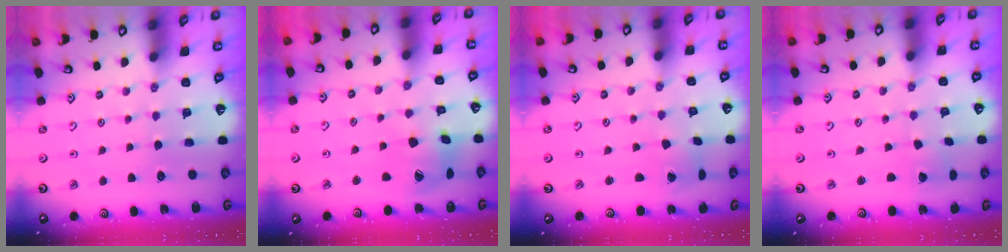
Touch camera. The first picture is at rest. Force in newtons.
{"total": 12.5, "press": 12.4, "slide": 1.7}
{"total": 1.6, "press": 1.6, "slide": 0.2}
{"total": 2.0, "press": 2.0, "slide": 0.1}